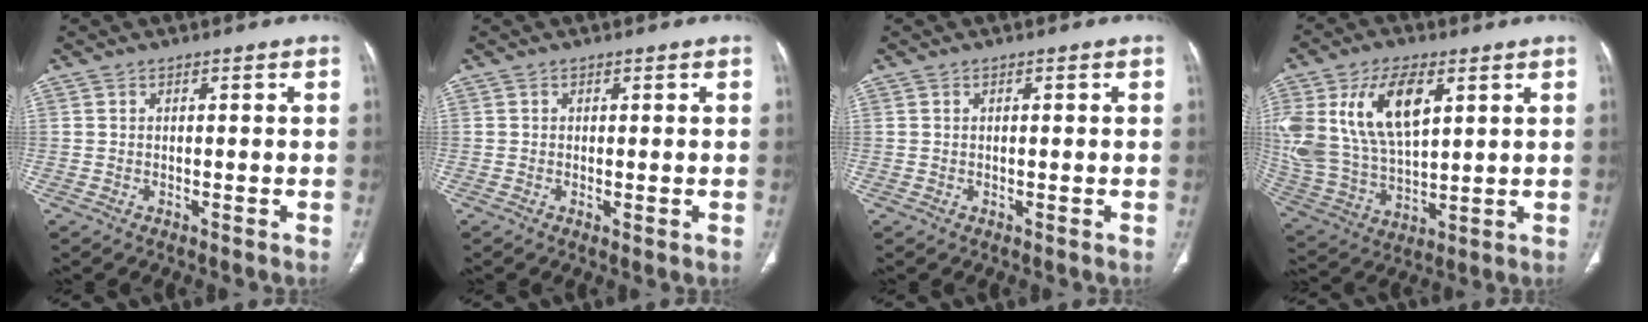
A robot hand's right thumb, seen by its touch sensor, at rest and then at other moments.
{"total": 0.7, "force": [-0.1, 0.3, 0.7], "torque": [-0.015, -0.004, -0.002]}
{"total": 0.5, "force": [0.1, 0.1, 0.5], "torque": [-0.015, 0.004, 0.004]}
{"total": 20.5, "force": [7.3, 10.9, 15.7], "torque": [-0.313, -0.019, 0.146]}